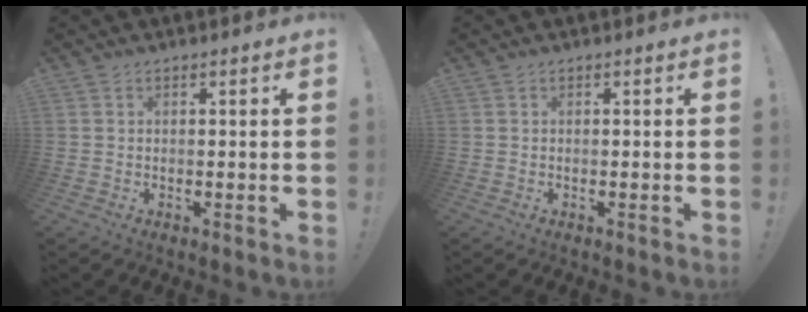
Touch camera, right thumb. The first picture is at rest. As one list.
[{"total": 0.0}]